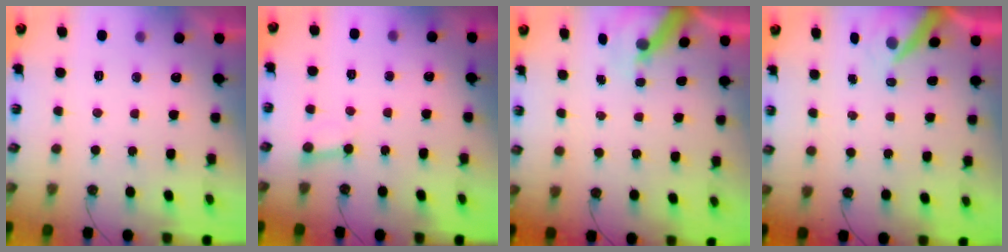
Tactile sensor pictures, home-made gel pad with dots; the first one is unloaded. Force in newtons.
{"total": 2.7, "press": 2.7, "slide": 0.1}
{"total": 5.9, "press": 5.9, "slide": 0.6}
{"total": 6.7, "press": 6.6, "slide": 0.8}